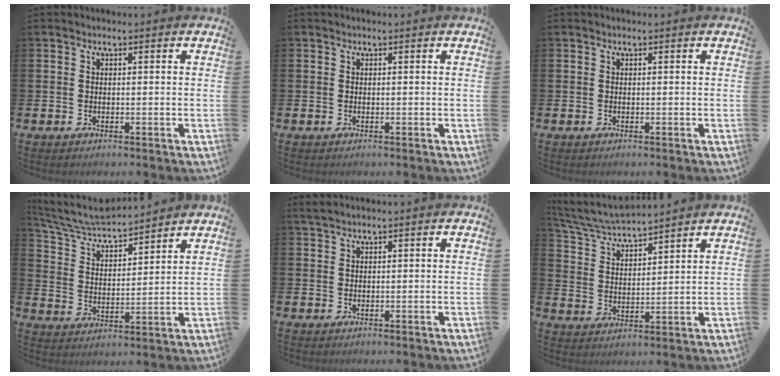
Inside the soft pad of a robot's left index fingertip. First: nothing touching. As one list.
[{"total": 0.0}, {"total": 0.0}, {"total": 6.4, "force": [6.2, 1.2, 1.4], "torque": [-0.065, -0.048, 0.105]}, {"total": 1.2, "force": [1.0, 0.0, 0.6], "torque": [-0.020, 0.006, 0.020]}, {"total": 5.7, "force": [5.5, 0.3, 1.2], "torque": [-0.052, -0.037, 0.096]}]